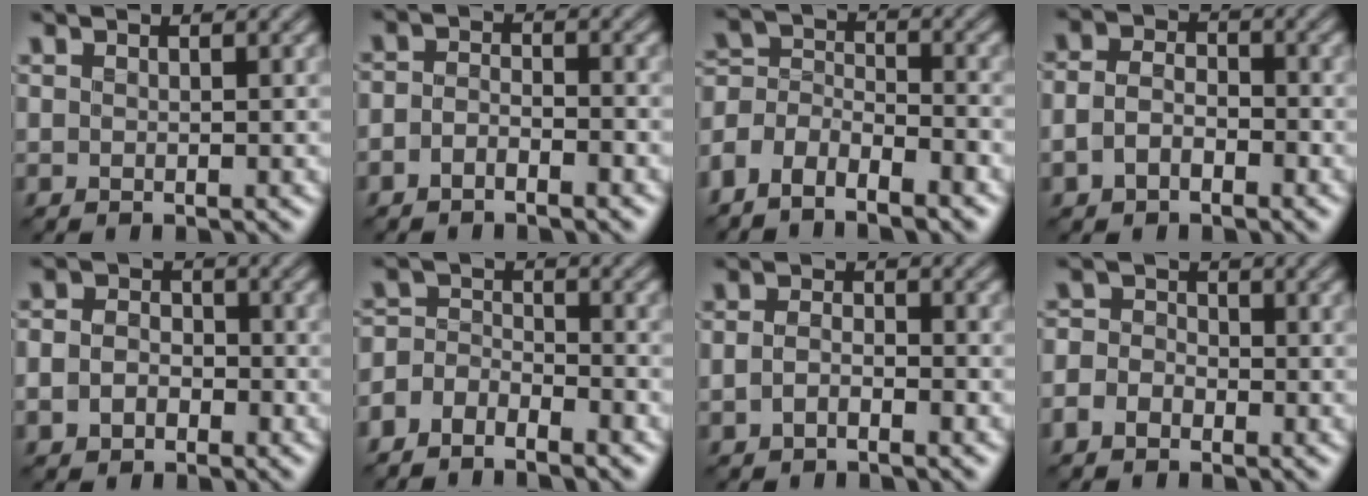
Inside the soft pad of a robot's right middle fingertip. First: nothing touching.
{"total": 2.1, "force": [-1.3, 1.1, 1.2], "torque": [-0.019, 0.005, -0.027]}
{"total": 5.7, "force": [-3.9, 2.9, 2.9], "torque": [-0.050, 0.006, -0.083]}
{"total": 2.9, "force": [-1.1, 1.9, 1.8], "torque": [-0.036, 0.003, -0.025]}
{"total": 3.5, "force": [-1.1, 2.9, 1.8], "torque": [-0.018, -0.002, -0.026]}
{"total": 3.7, "force": [-2.9, 1.7, 1.5], "torque": [-0.026, 0.004, -0.062]}
{"total": 1.9, "force": [-0.8, 1.1, 1.4], "torque": [-0.028, 0.003, -0.021]}
{"total": 2.7, "force": [-1.3, 2.1, 1.1], "torque": [-0.008, 0.005, -0.033]}